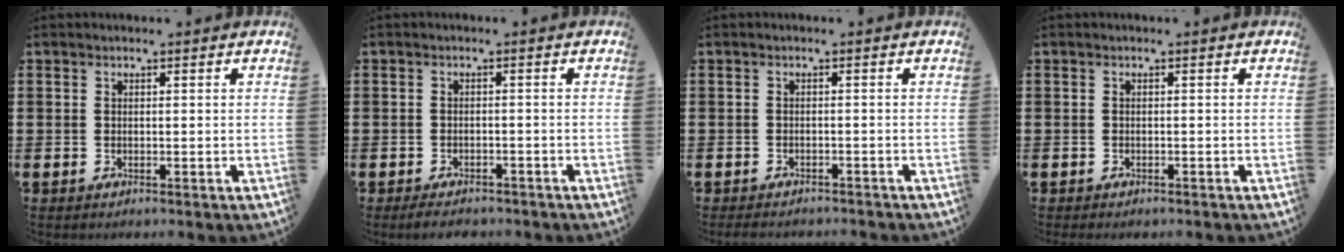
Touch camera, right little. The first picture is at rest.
{"total": 1.5, "force": [-1.4, 0.4, 0.5], "torque": [-0.014, 0.003, -0.029]}
{"total": 1.1, "force": [-1.1, 0.1, 0.1], "torque": [-0.004, 0.000, -0.021]}
{"total": 0.0}